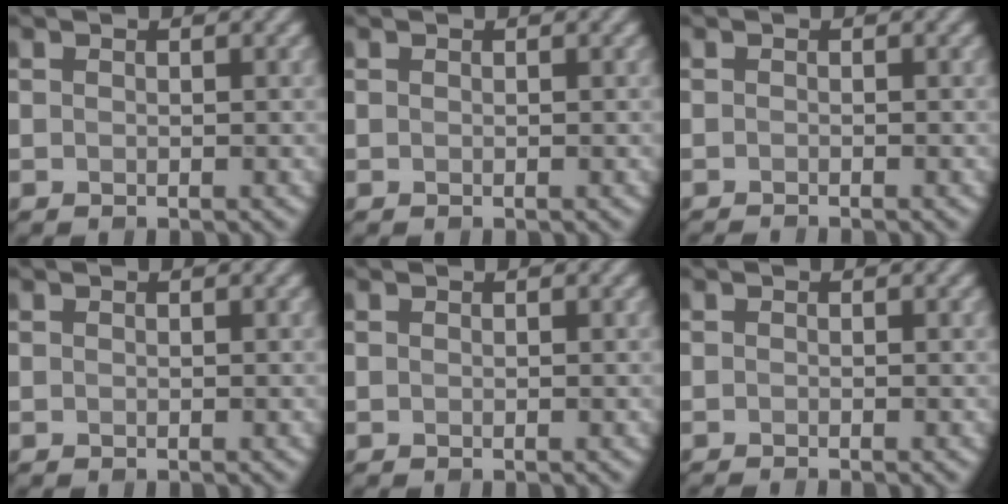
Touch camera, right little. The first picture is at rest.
{"total": 0.0}
{"total": 1.2, "force": [-1.0, 0.3, 0.6], "torque": [0.002, -0.007, -0.020]}
{"total": 0.0}
{"total": 0.0}
{"total": 1.0, "force": [-0.7, 0.3, 0.7], "torque": [0.001, -0.006, -0.014]}